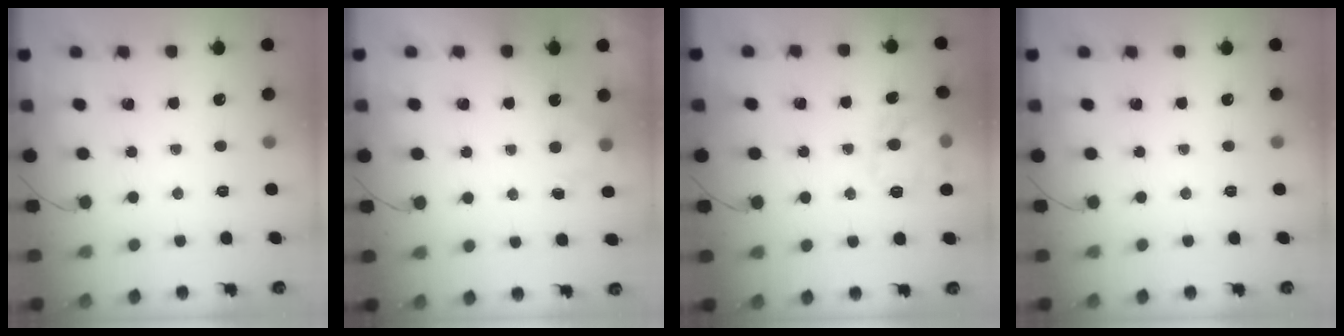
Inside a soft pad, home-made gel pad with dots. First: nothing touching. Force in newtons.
{"total": 2.4, "press": 2.0, "slide": 1.4}
{"total": 13.9, "press": 13.8, "slide": 1.0}
{"total": 0.0}